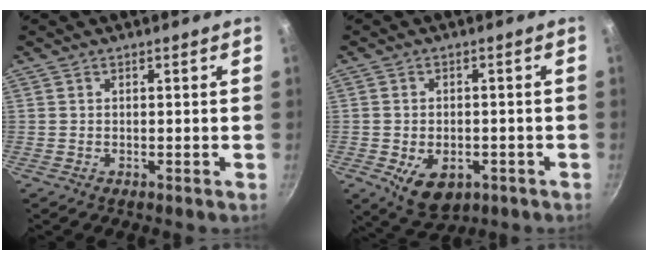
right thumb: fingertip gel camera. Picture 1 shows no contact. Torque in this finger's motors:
{"motor_torque": [-0.41, 0.41, 0.88, -0.27, 0.04]}